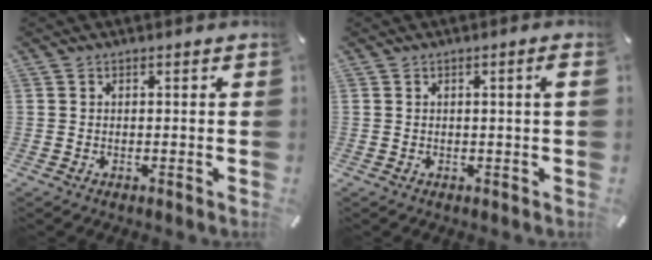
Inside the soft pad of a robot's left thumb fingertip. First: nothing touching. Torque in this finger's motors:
{"motor_torque": [-0.14, -0.06, 0.19, 0.06, 0.07]}